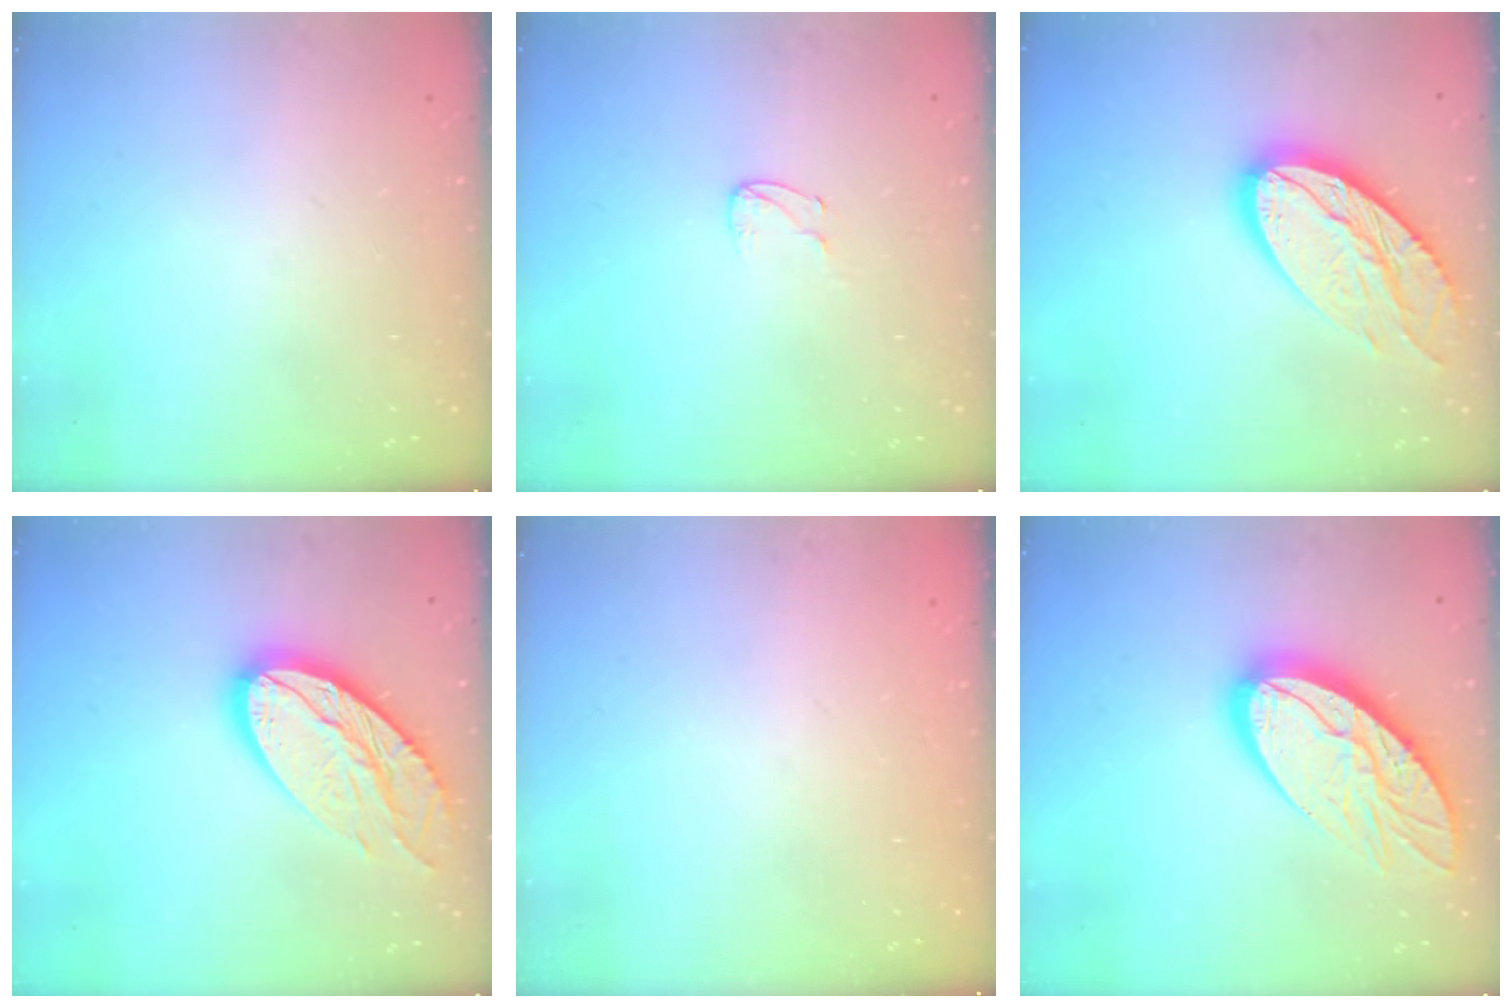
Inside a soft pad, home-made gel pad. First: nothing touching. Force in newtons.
{"total": 4.2, "press": 4.2, "slide": 0.4}
{"total": 16.7, "press": 16.6, "slide": 1.4}
{"total": 16.7, "press": 16.6, "slide": 1.4}
{"total": 0.0}
{"total": 17.2, "press": 17.2, "slide": 1.5}